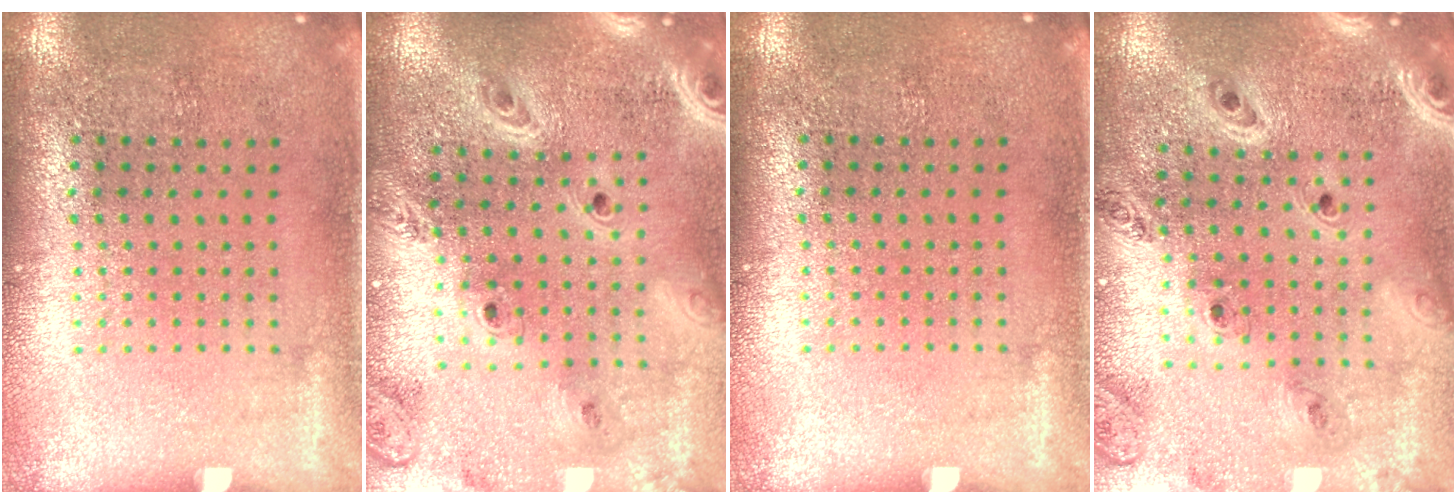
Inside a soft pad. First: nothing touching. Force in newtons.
{"total": 3.2, "press": 2.7, "slide": 1.8}
{"total": 0.0}
{"total": 1.6, "press": 1.6, "slide": 0.3}